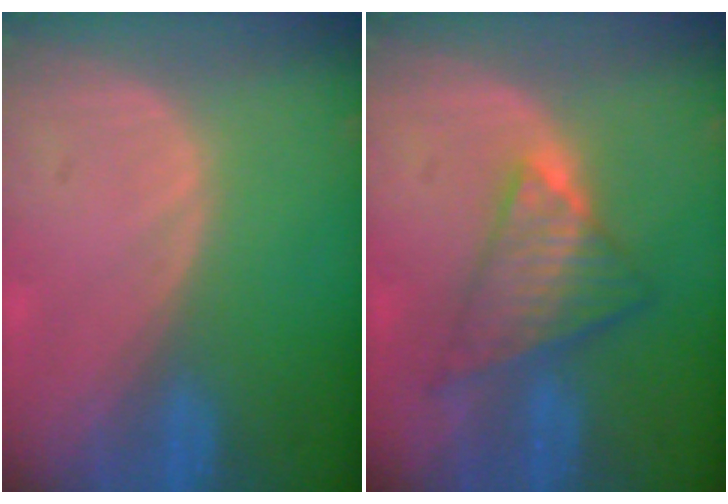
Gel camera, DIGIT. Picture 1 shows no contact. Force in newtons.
{"total": 7.0, "press": 6.6, "slide": 2.5}